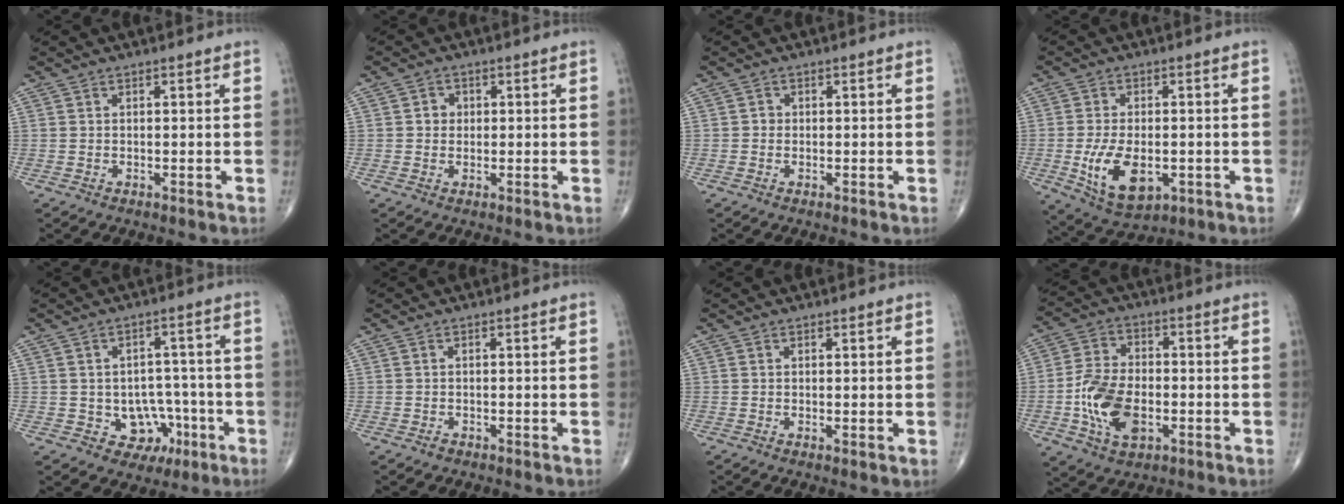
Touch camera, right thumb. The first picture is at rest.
{"total": 2.2, "force": [0.2, 2.0, 0.8], "torque": [0.002, 0.004, 0.000]}
{"total": 0.9, "force": [-0.1, 0.8, 0.2], "torque": [0.002, 0.003, -0.004]}
{"total": 11.2, "force": [-2.6, 6.2, 8.9], "torque": [-0.154, -0.008, -0.030]}
{"total": 7.8, "force": [-2.9, 6.3, 3.6], "torque": [-0.006, 0.031, -0.034]}
{"total": 0.7, "force": [-0.5, 0.4, 0.2], "torque": [-0.002, 0.000, -0.010]}
{"total": 0.8, "force": [0.1, 0.1, 0.8], "torque": [-0.017, -0.005, 0.001]}
{"total": 12.6, "force": [-3.0, 7.6, 9.6], "torque": [-0.172, 0.011, -0.055]}